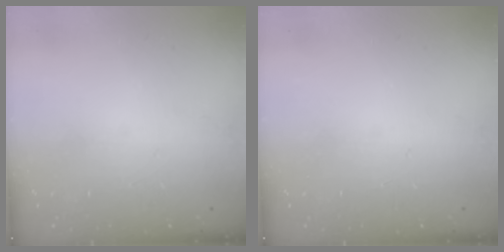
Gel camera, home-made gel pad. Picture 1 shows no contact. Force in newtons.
{"total": 0.0}